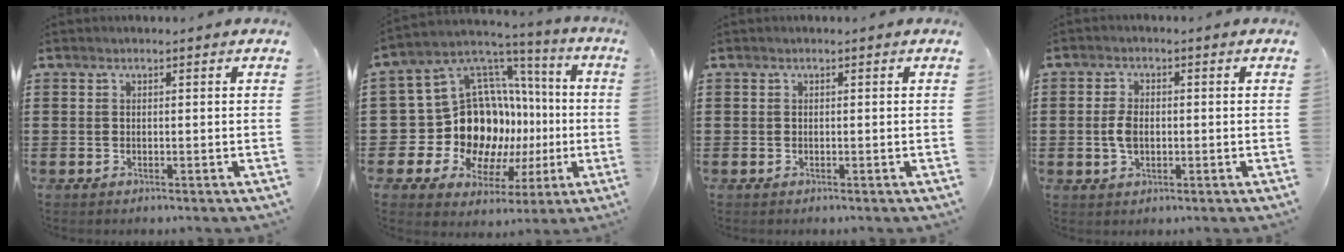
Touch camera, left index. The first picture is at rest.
{"total": 14.5, "force": [-1.3, 13.2, 5.8], "torque": [-0.138, -0.028, 0.005]}
{"total": 0.0}
{"total": 3.6, "force": [-0.1, 2.0, 3.0], "torque": [-0.073, -0.001, -0.007]}